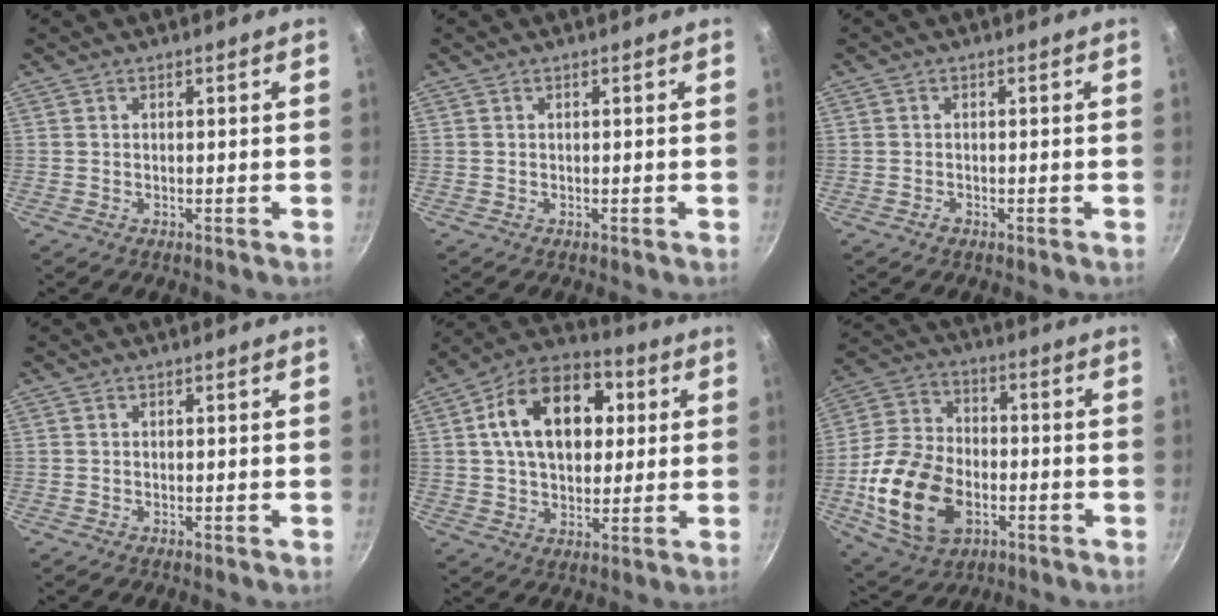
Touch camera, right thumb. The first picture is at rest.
{"total": 0.0}
{"total": 1.0, "force": [-0.6, 0.7, 0.4], "torque": [-0.006, 0.004, -0.011]}
{"total": 0.0}
{"total": 18.9, "force": [4.3, 12.6, 13.4], "torque": [-0.186, 0.018, 0.055]}
{"total": 19.1, "force": [-5.1, 12.8, 13.3], "torque": [-0.250, 0.021, -0.089]}